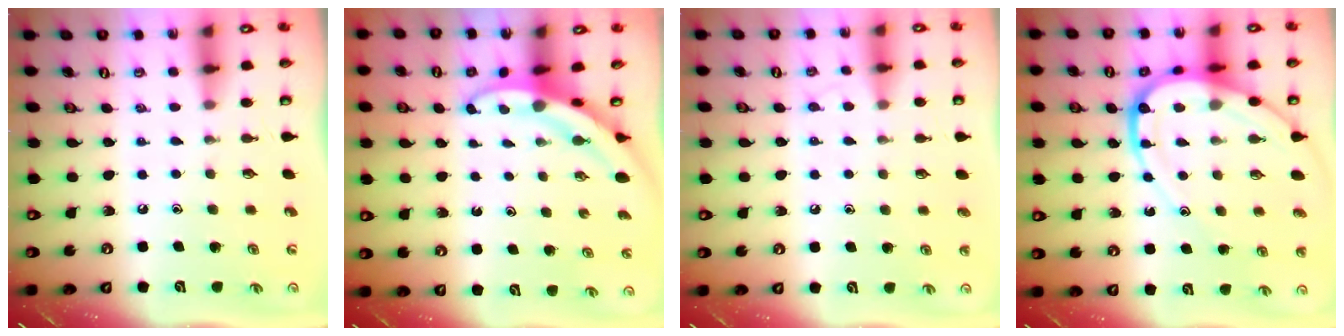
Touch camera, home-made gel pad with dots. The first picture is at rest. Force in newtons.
{"total": 3.2, "press": 3.2, "slide": 0.2}
{"total": 5.1, "press": 5.0, "slide": 0.5}
{"total": 14.0, "press": 13.9, "slide": 1.5}